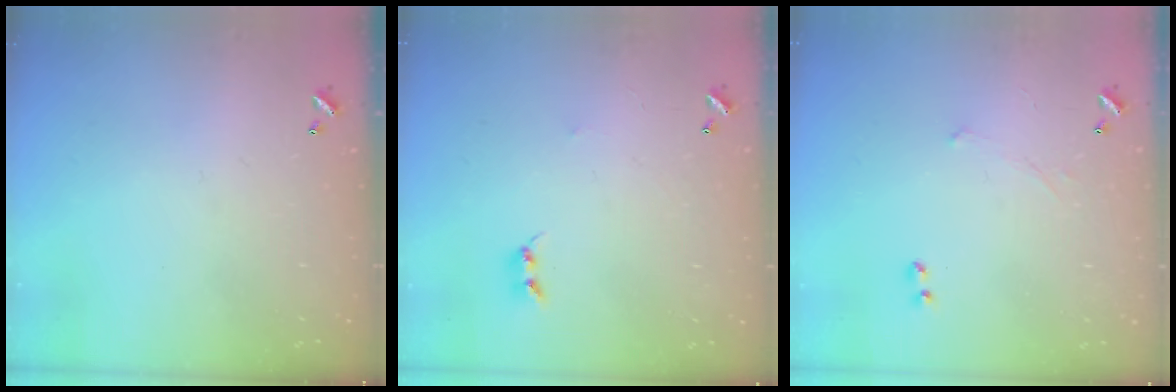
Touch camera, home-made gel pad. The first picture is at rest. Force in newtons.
{"total": 2.2, "press": 2.2, "slide": 0.4}
{"total": 1.7, "press": 1.7, "slide": 0.4}